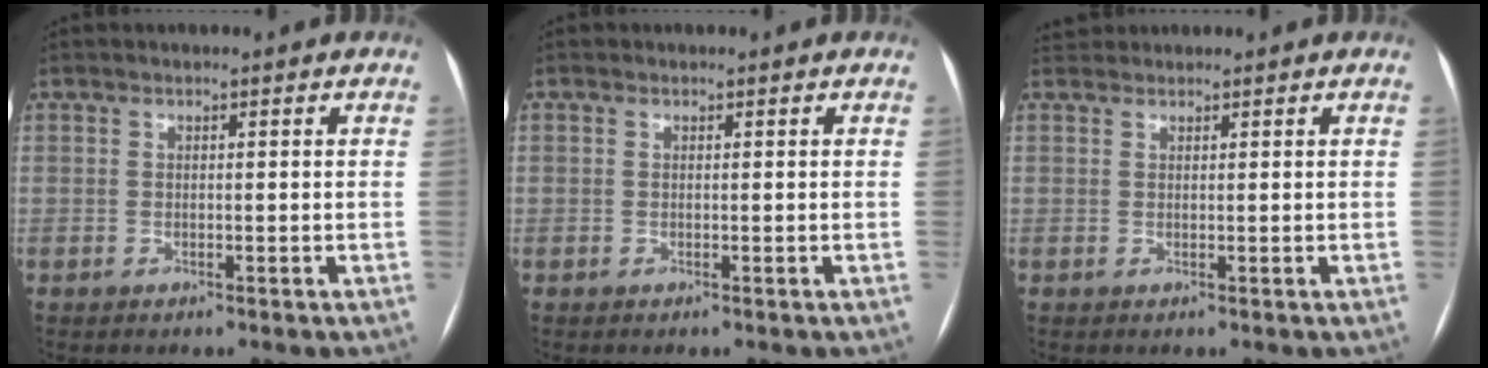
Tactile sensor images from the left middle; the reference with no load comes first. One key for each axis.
{"total": 0.9, "fx": -0.4, "fy": -0.7, "fz": -0.4, "tx": 0.009, "ty": -0.006, "tz": -0.007}
{"total": 1.7, "fx": 1.6, "fy": 0.5, "fz": -0.2, "tx": -0.003, "ty": 0.020, "tz": 0.030}